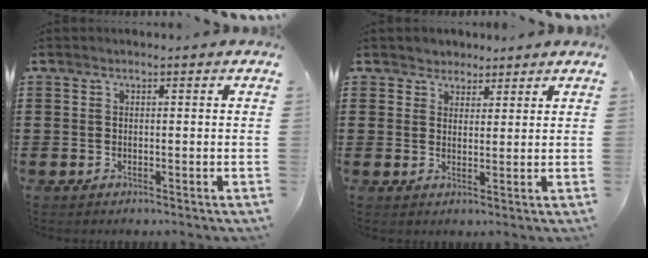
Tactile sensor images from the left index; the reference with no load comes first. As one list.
[{"total": 2.5, "force": [1.9, 1.6, -0.3], "torque": [-0.006, 0.012, 0.035]}]